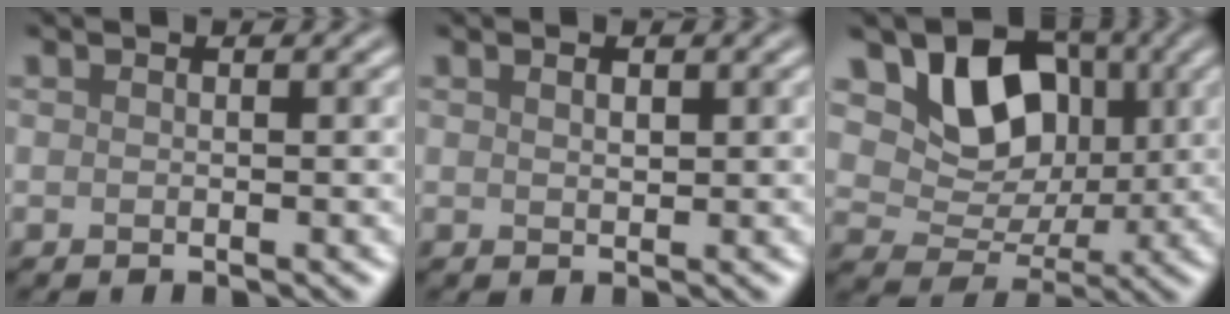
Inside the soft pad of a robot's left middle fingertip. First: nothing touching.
{"total": 0.8, "force": [0.5, 0.4, 0.5], "torque": [-0.011, 0.000, 0.009]}
{"total": 7.1, "force": [2.2, 5.5, 4.0], "torque": [-0.062, -0.008, 0.029]}